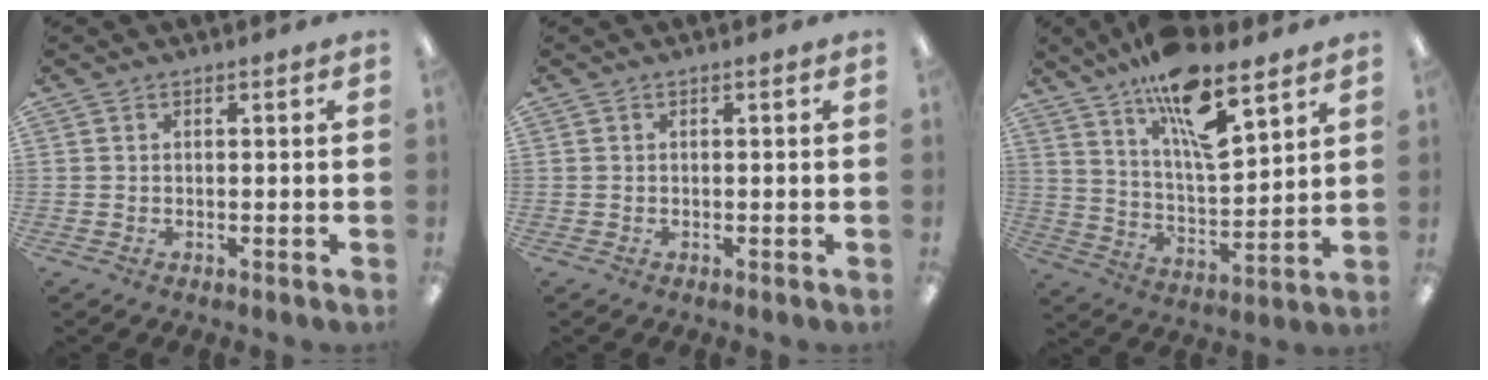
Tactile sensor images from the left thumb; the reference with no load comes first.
{"total": 0.0}
{"total": 15.6, "force": [11.0, 4.9, 9.9], "torque": [-0.171, -0.061, 0.187]}